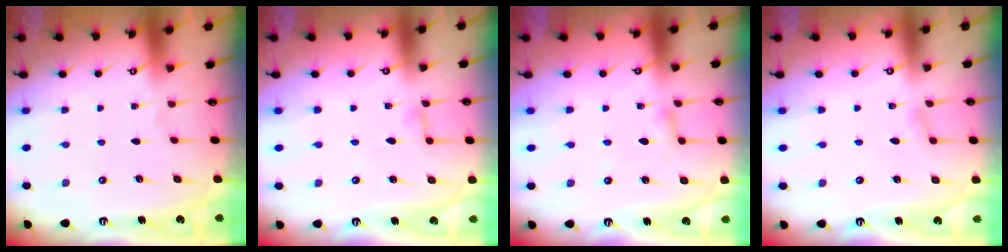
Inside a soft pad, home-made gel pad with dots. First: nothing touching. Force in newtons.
{"total": 2.9, "press": 2.9, "slide": 0.2}
{"total": 2.7, "press": 2.7, "slide": 0.2}
{"total": 2.3, "press": 2.3, "slide": 0.3}